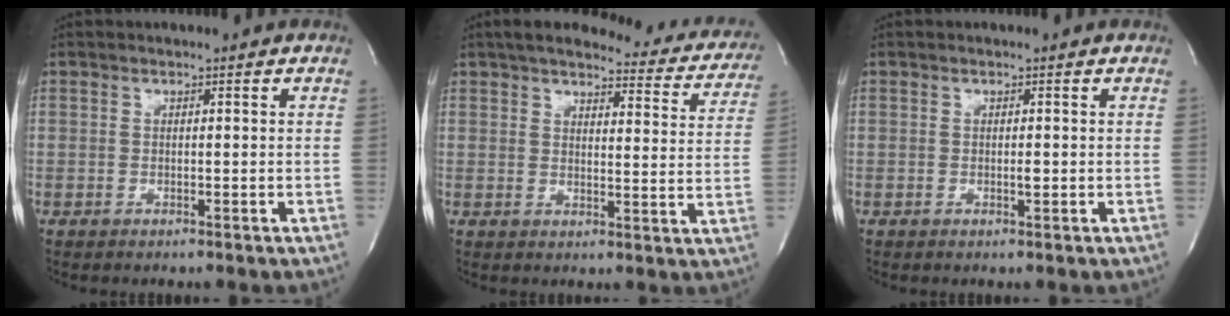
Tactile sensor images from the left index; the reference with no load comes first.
{"total": 19.1, "force": [16.9, 4.9, 7.5], "torque": [-0.081, -0.022, 0.183]}
{"total": 0.7, "force": [0.0, 0.1, 0.6], "torque": [-0.012, -0.001, -0.002]}